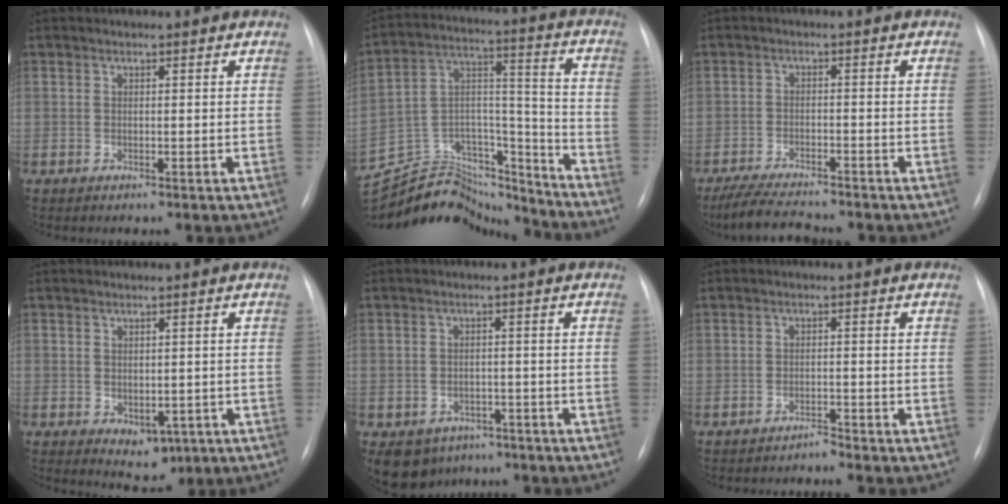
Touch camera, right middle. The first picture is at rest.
{"total": 22.9, "force": [-21.7, 5.6, 4.6], "torque": [-0.114, 0.046, -0.341]}
{"total": 7.6, "force": [-6.9, 0.8, 3.2], "torque": [-0.061, -0.022, -0.117]}
{"total": 4.0, "force": [-1.1, 2.7, 2.8], "torque": [-0.032, -0.004, 0.001]}
{"total": 6.9, "force": [-4.5, 5.1, 1.3], "torque": [-0.020, 0.011, -0.057]}
{"total": 1.4, "force": [-1.3, -0.3, -0.4], "torque": [0.014, -0.007, -0.017]}